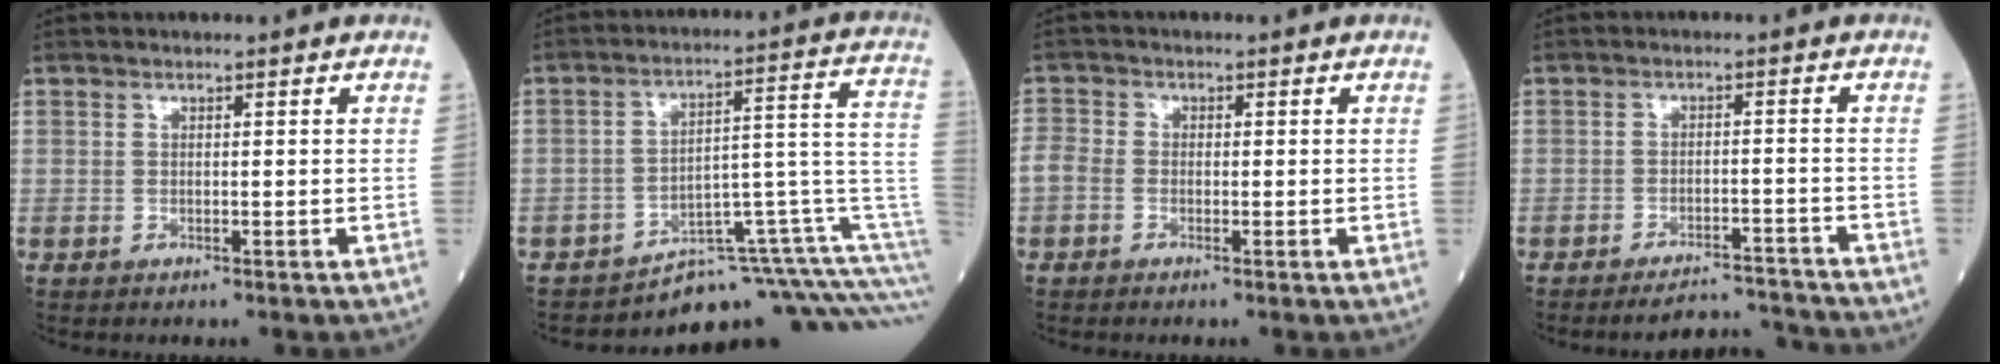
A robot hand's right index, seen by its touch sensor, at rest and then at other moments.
{"total": 10.9, "force": [-9.4, 0.9, 5.4], "torque": [-0.042, 0.099, -0.126]}
{"total": 2.3, "force": [-0.9, 1.6, 1.4], "torque": [-0.040, 0.003, -0.024]}
{"total": 5.6, "force": [-5.6, -0.4, -0.2], "torque": [0.009, 0.006, -0.088]}